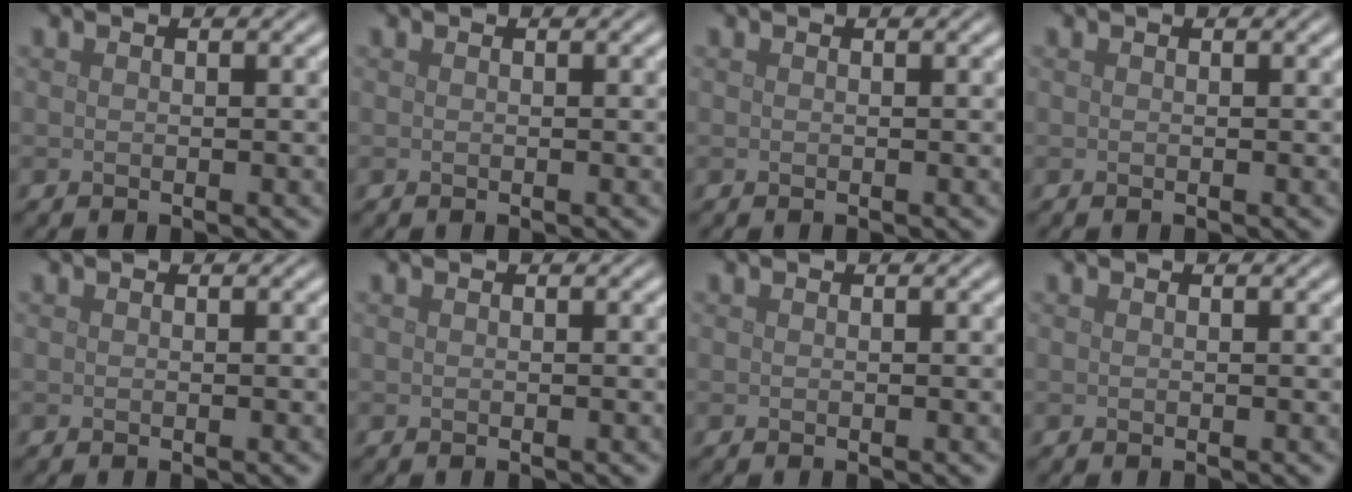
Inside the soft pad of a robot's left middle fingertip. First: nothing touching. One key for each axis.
{"total": 0.0}
{"total": 0.0}
{"total": 0.0}
{"total": 0.0}
{"total": 0.0}
{"total": 0.0}
{"total": 0.0}